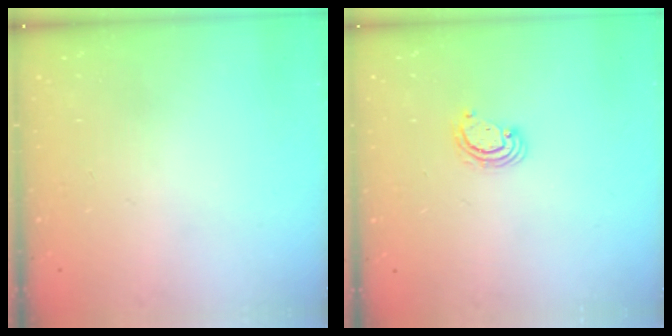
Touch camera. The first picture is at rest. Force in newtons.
{"total": 3.3, "press": 3.3, "slide": 0.2}